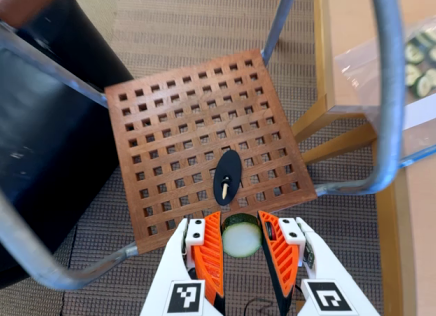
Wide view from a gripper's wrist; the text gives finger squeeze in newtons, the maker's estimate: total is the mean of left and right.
{"total": 11.3, "left": 11.6, "right": 11.0}